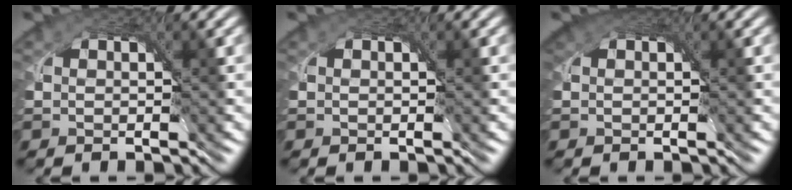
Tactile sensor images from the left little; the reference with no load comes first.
{"total": 0.0}
{"total": 1.5, "force": [1.0, 0.7, 0.8], "torque": [-0.012, 0.003, 0.013]}